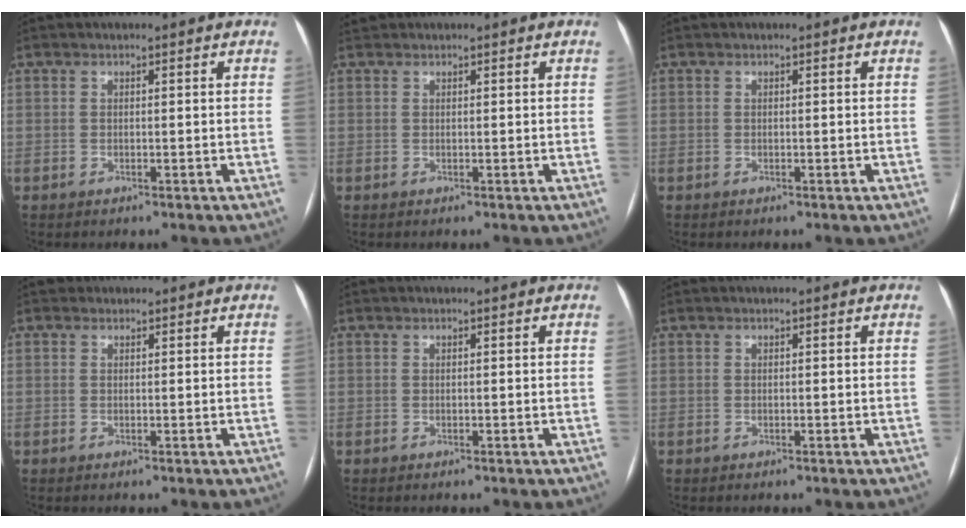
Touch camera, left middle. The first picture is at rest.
{"total": 0.6, "force": [0.6, 0.2, -0.1], "torque": [-0.006, 0.014, 0.013]}
{"total": 0.0}
{"total": 0.6, "force": [0.4, 0.4, -0.1], "torque": [0.003, 0.000, 0.006]}
{"total": 0.0}
{"total": 0.0}